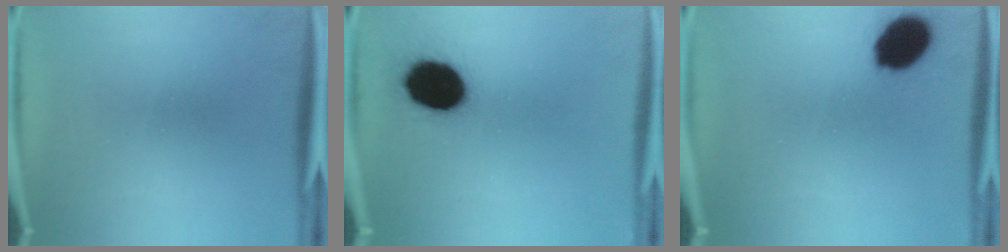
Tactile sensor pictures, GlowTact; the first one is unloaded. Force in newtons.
{"total": 15.9}
{"total": 11.9}